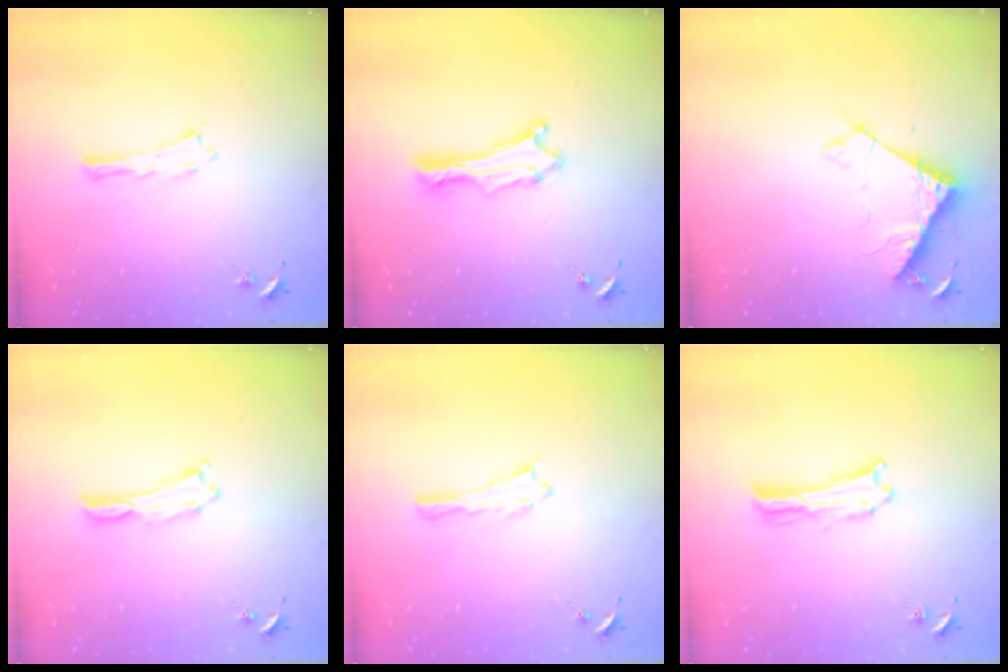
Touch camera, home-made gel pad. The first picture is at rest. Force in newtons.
{"total": 1.5, "press": 1.5, "slide": 0.1}
{"total": 7.1, "press": 7.1, "slide": 0.6}
{"total": 0.0}
{"total": 0.0}
{"total": 0.9, "press": 0.9, "slide": 0.2}